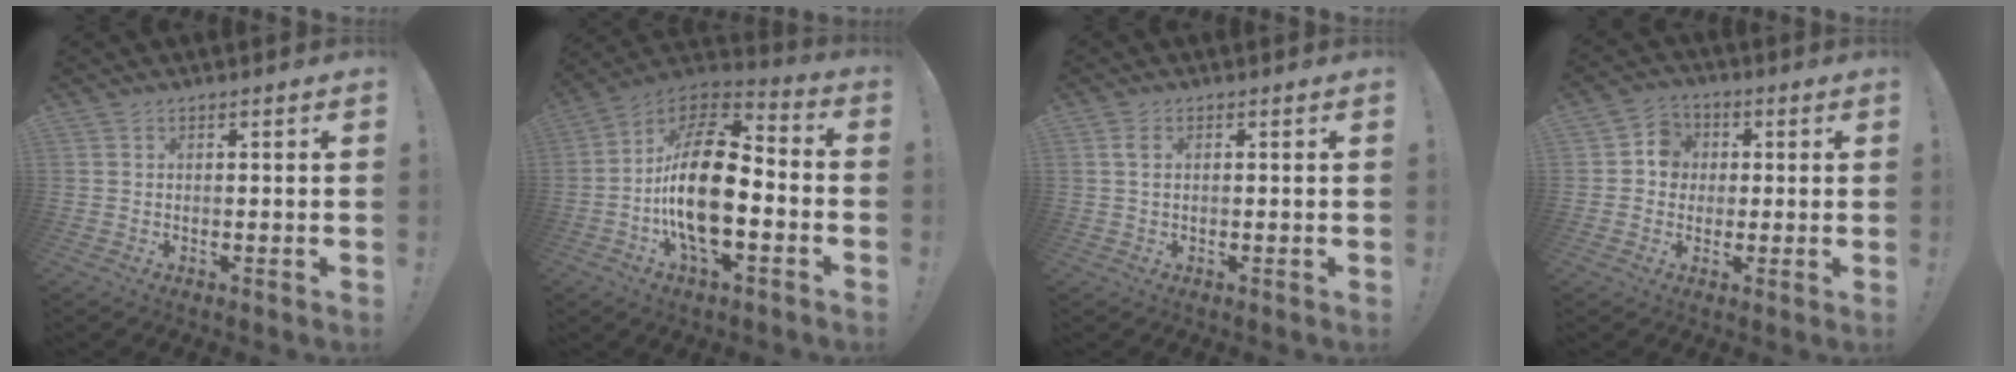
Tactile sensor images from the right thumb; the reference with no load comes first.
{"total": 22.2, "force": [-3.7, 10.6, 19.1], "torque": [-0.362, 0.024, -0.058]}
{"total": 2.1, "force": [0.7, 1.1, 1.6], "torque": [-0.028, 0.003, 0.011]}
{"total": 7.2, "force": [0.5, 6.7, 2.4], "torque": [-0.035, 0.007, 0.013]}